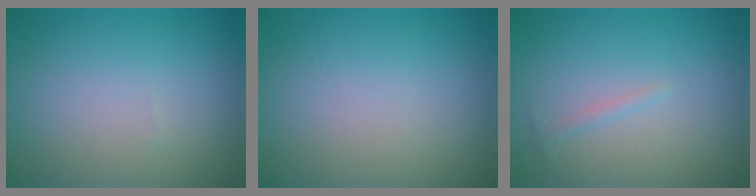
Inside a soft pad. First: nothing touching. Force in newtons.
{"total": 0.0}
{"total": 0.7, "press": 0.7, "slide": 0.1}